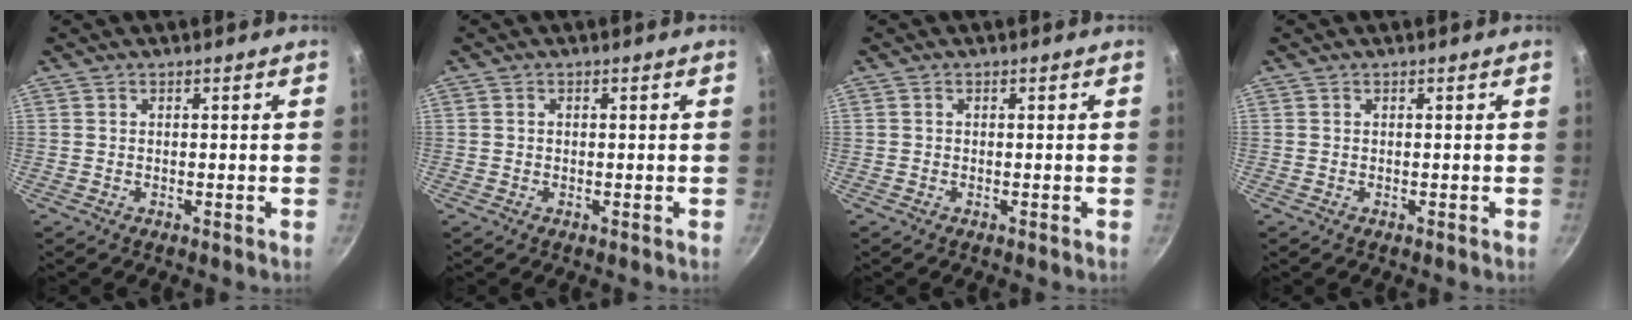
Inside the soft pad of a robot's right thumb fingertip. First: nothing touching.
{"total": 0.5, "force": [0.0, 0.4, 0.3], "torque": [-0.004, 0.003, 0.000]}
{"total": 0.0}
{"total": 0.0}